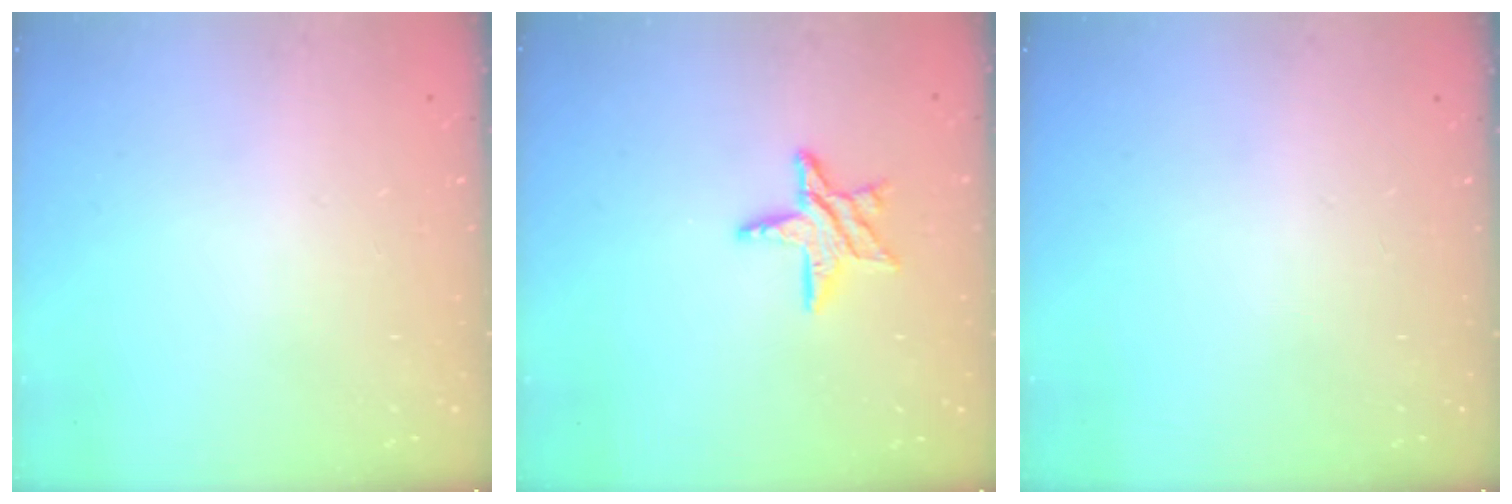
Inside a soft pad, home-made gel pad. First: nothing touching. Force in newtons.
{"total": 9.8, "press": 9.7, "slide": 1.0}
{"total": 0.0}